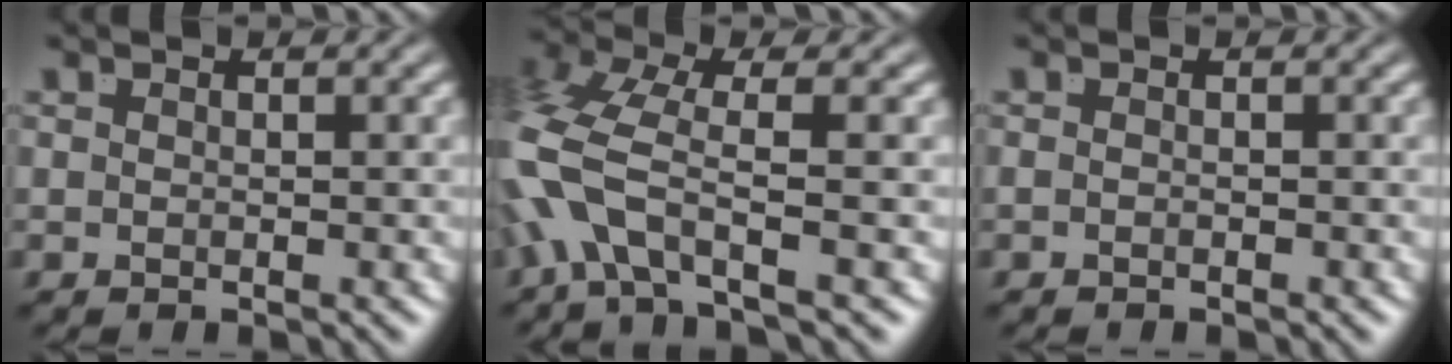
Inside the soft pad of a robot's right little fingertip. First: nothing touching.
{"total": 4.5, "force": [-1.2, 2.3, 3.7], "torque": [-0.117, -0.026, -0.012]}
{"total": 0.8, "force": [-0.6, -0.4, 0.0], "torque": [0.000, -0.005, -0.010]}